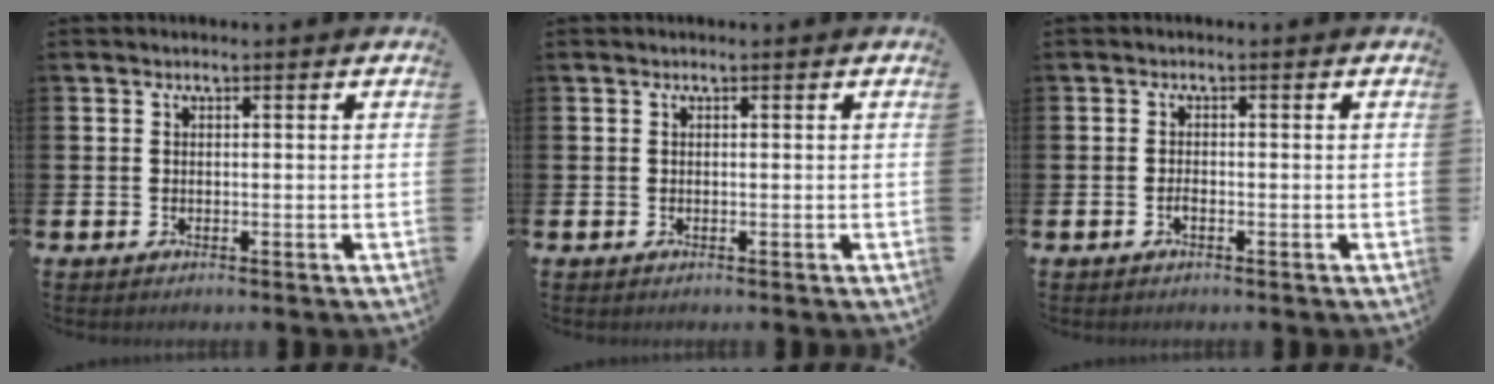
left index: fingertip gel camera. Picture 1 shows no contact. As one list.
[{"total": 0.0}, {"total": 1.0, "force": [-0.5, 0.3, 0.7], "torque": [-0.014, -0.003, -0.010]}]